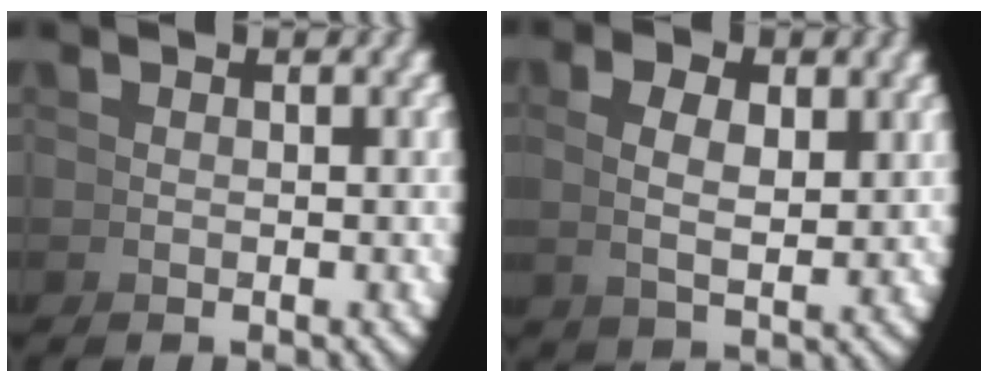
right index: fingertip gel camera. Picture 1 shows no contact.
{"total": 2.5, "force": [1.4, 0.5, 2.0], "torque": [-0.026, -0.001, 0.033]}